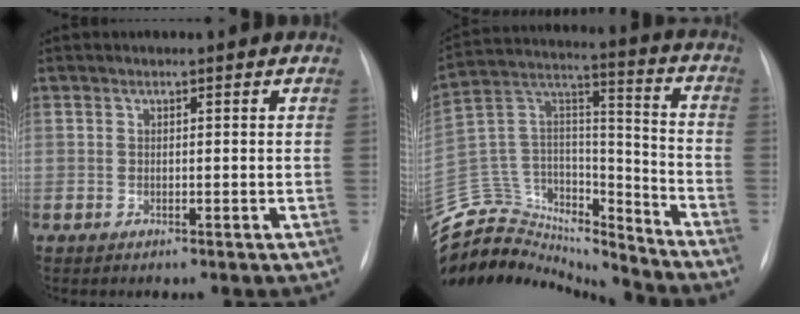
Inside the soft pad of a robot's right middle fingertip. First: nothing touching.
{"total": 22.5, "force": [-21.5, 5.2, 3.8], "torque": [-0.092, 0.065, -0.349]}